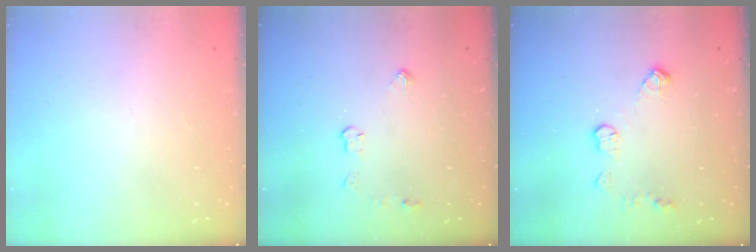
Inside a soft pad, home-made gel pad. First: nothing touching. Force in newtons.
{"total": 4.0, "press": 4.0, "slide": 0.7}
{"total": 7.1, "press": 7.1, "slide": 0.2}